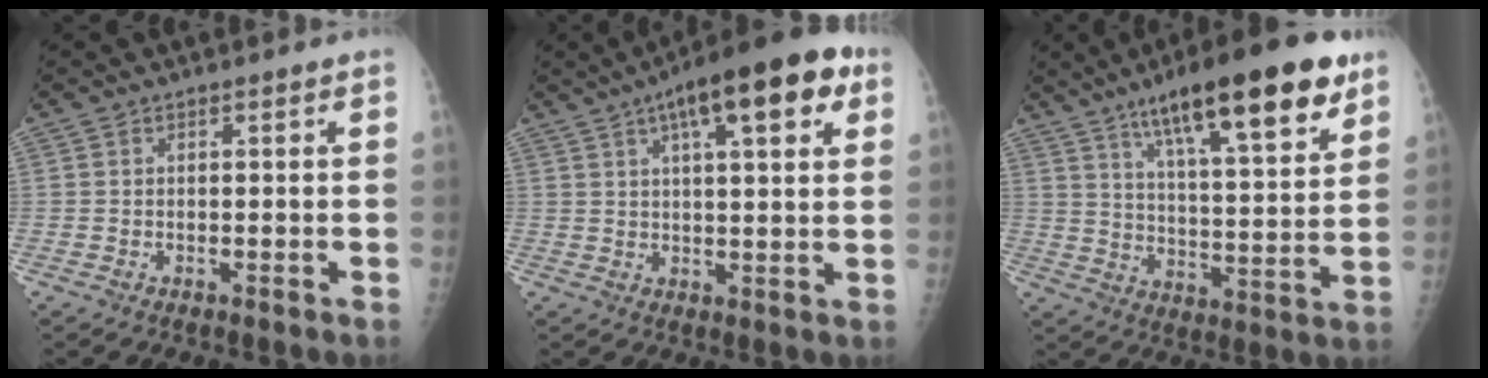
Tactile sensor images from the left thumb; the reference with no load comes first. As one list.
[{"total": 16.3, "force": [7.5, 5.1, 13.5], "torque": [-0.177, 0.007, 0.103]}, {"total": 22.0, "force": [13.3, 5.3, 16.7], "torque": [-0.232, -0.044, 0.208]}]